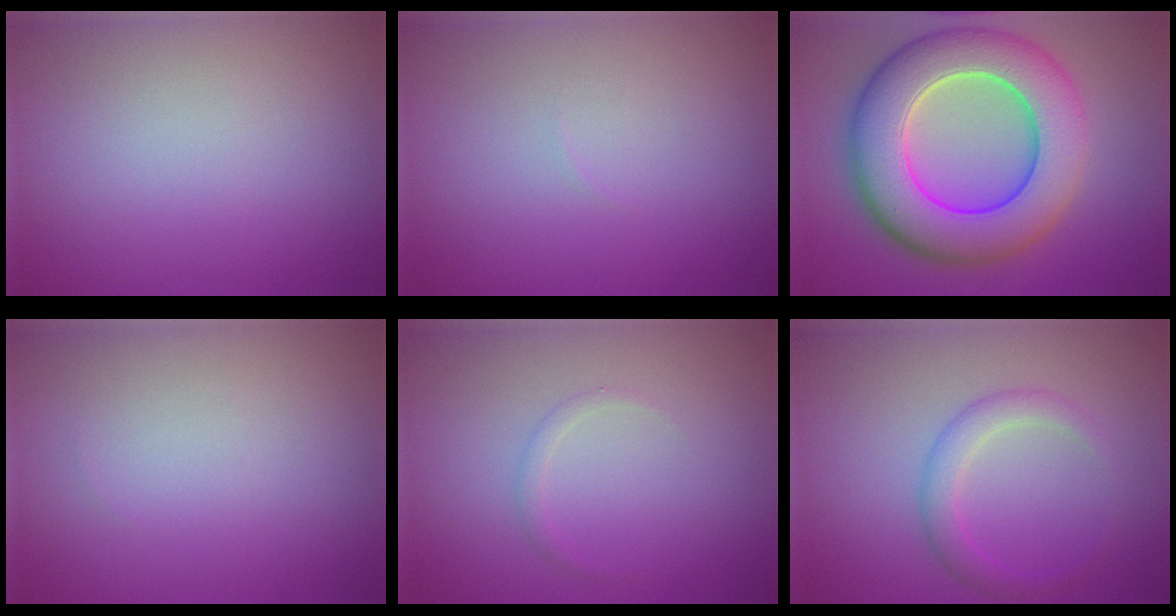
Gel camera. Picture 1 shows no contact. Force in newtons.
{"total": 0.0}
{"total": 11.1, "press": 11.0, "slide": 0.4}
{"total": 0.0}
{"total": 0.8, "press": 0.8, "slide": 0.0}
{"total": 2.3, "press": 2.3, "slide": 0.2}